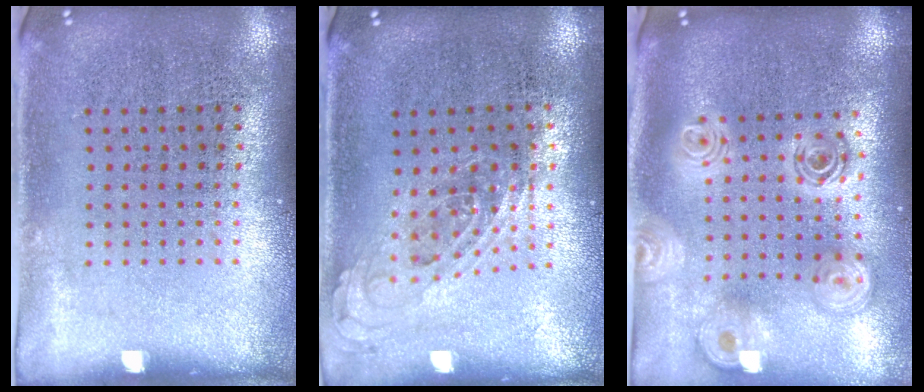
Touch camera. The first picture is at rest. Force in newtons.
{"total": 0.8, "press": 0.7, "slide": 0.3}
{"total": 2.5, "press": 1.9, "slide": 1.6}